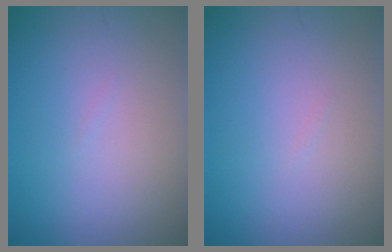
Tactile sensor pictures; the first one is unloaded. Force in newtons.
{"total": 0.0}